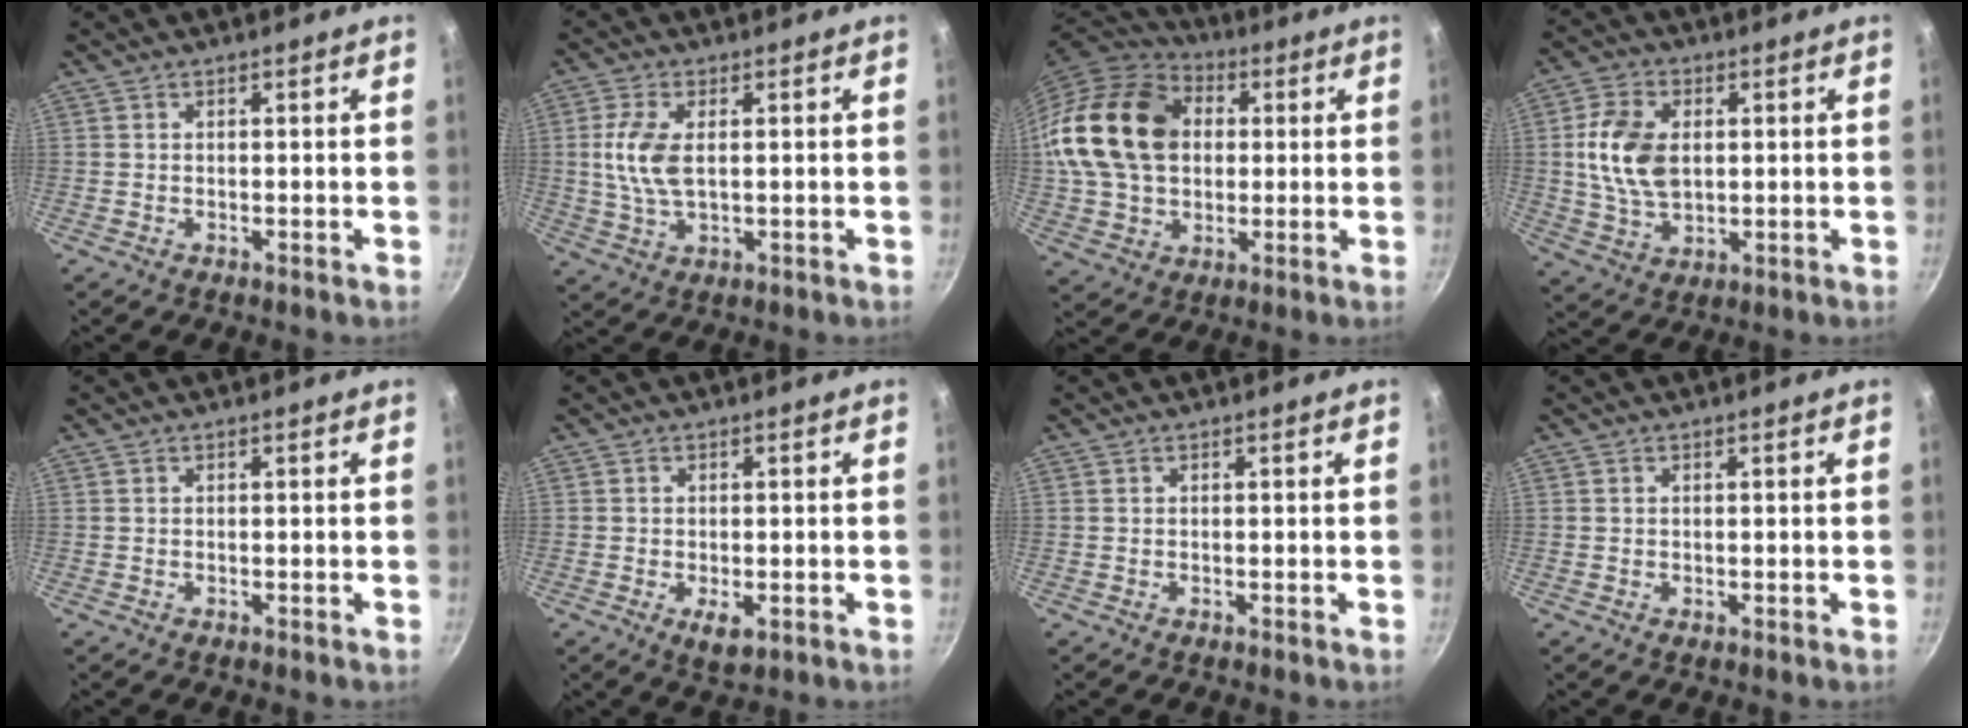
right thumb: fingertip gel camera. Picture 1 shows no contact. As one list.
[{"total": 7.9, "force": [0.9, 4.1, 6.7], "torque": [-0.138, 0.001, 0.017]}, {"total": 21.8, "force": [3.6, 16.3, 14.0], "torque": [-0.239, 0.023, 0.063]}, {"total": 11.6, "force": [1.4, 7.7, 8.6], "torque": [-0.150, -0.001, 0.027]}, {"total": 0.0}, {"total": 3.8, "force": [-1.1, 2.0, 3.0], "torque": [-0.045, -0.007, -0.014]}, {"total": 0.0}, {"total": 0.0}]